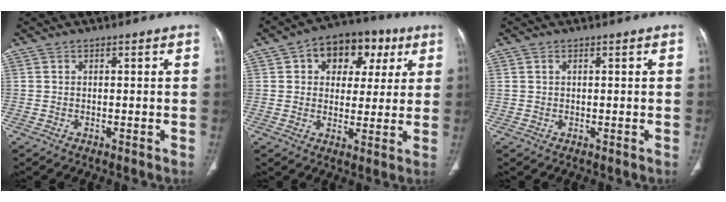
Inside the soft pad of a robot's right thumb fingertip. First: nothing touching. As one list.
[{"total": 13.2, "force": [5.0, 9.4, 7.8], "torque": [-0.059, 0.007, 0.070]}, {"total": 0.8, "force": [0.4, 0.4, 0.5], "torque": [-0.012, 0.005, 0.010]}]